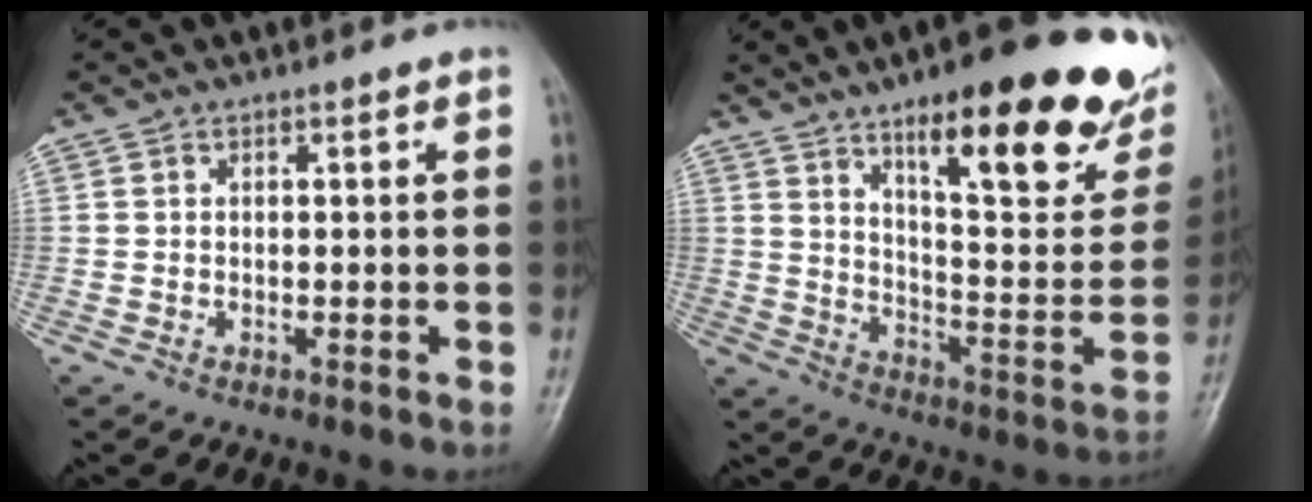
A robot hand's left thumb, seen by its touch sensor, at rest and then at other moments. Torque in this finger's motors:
{"motor_torque": [1.54, -0.60, 1.59, -1.18, 0.42]}